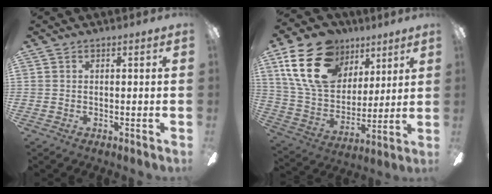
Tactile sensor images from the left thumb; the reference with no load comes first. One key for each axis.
{"total": 22.5, "fx": 11.6, "fy": 15.1, "fz": 12.1, "tx": -0.230, "ty": -0.042, "tz": 0.211}